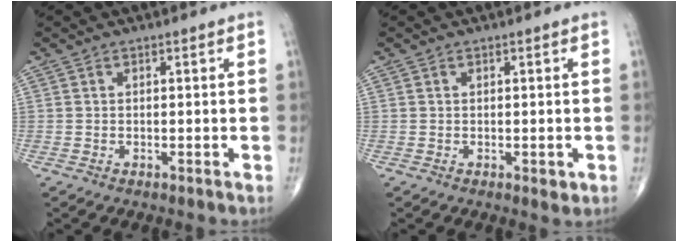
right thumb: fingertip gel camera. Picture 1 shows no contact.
{"total": 1.6, "force": [-0.2, 0.9, 1.3], "torque": [-0.013, -0.004, -0.001]}